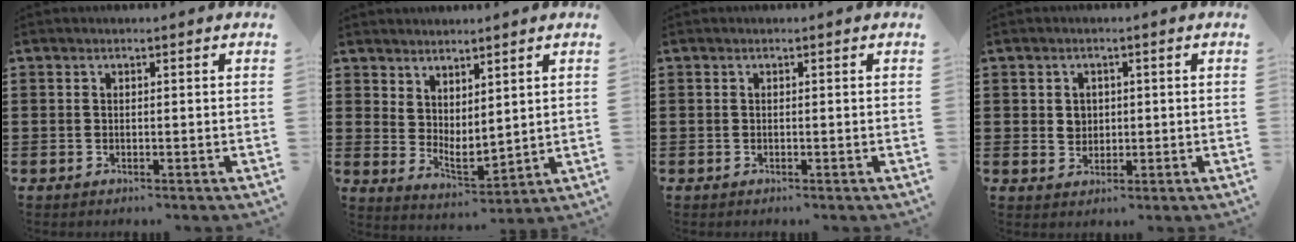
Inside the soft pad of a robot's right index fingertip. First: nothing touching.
{"total": 3.0, "force": [2.8, 1.0, 0.5], "torque": [-0.022, -0.018, 0.051]}
{"total": 0.0}
{"total": 2.3, "force": [0.3, 1.9, 1.2], "torque": [-0.030, 0.007, 0.005]}